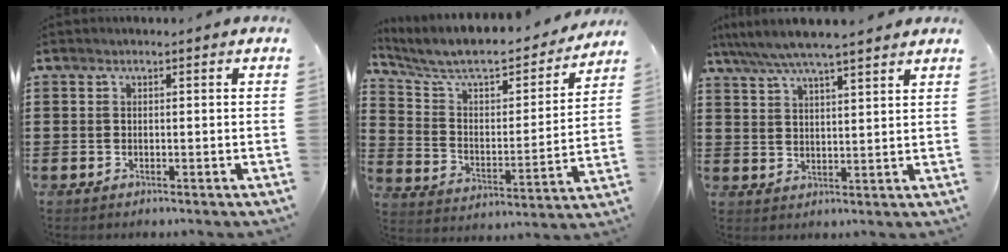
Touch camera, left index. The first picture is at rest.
{"total": 7.5, "force": [6.4, 1.8, 3.3], "torque": [-0.095, -0.045, 0.107]}
{"total": 5.4, "force": [4.8, 0.1, 2.6], "torque": [-0.065, -0.018, 0.082]}